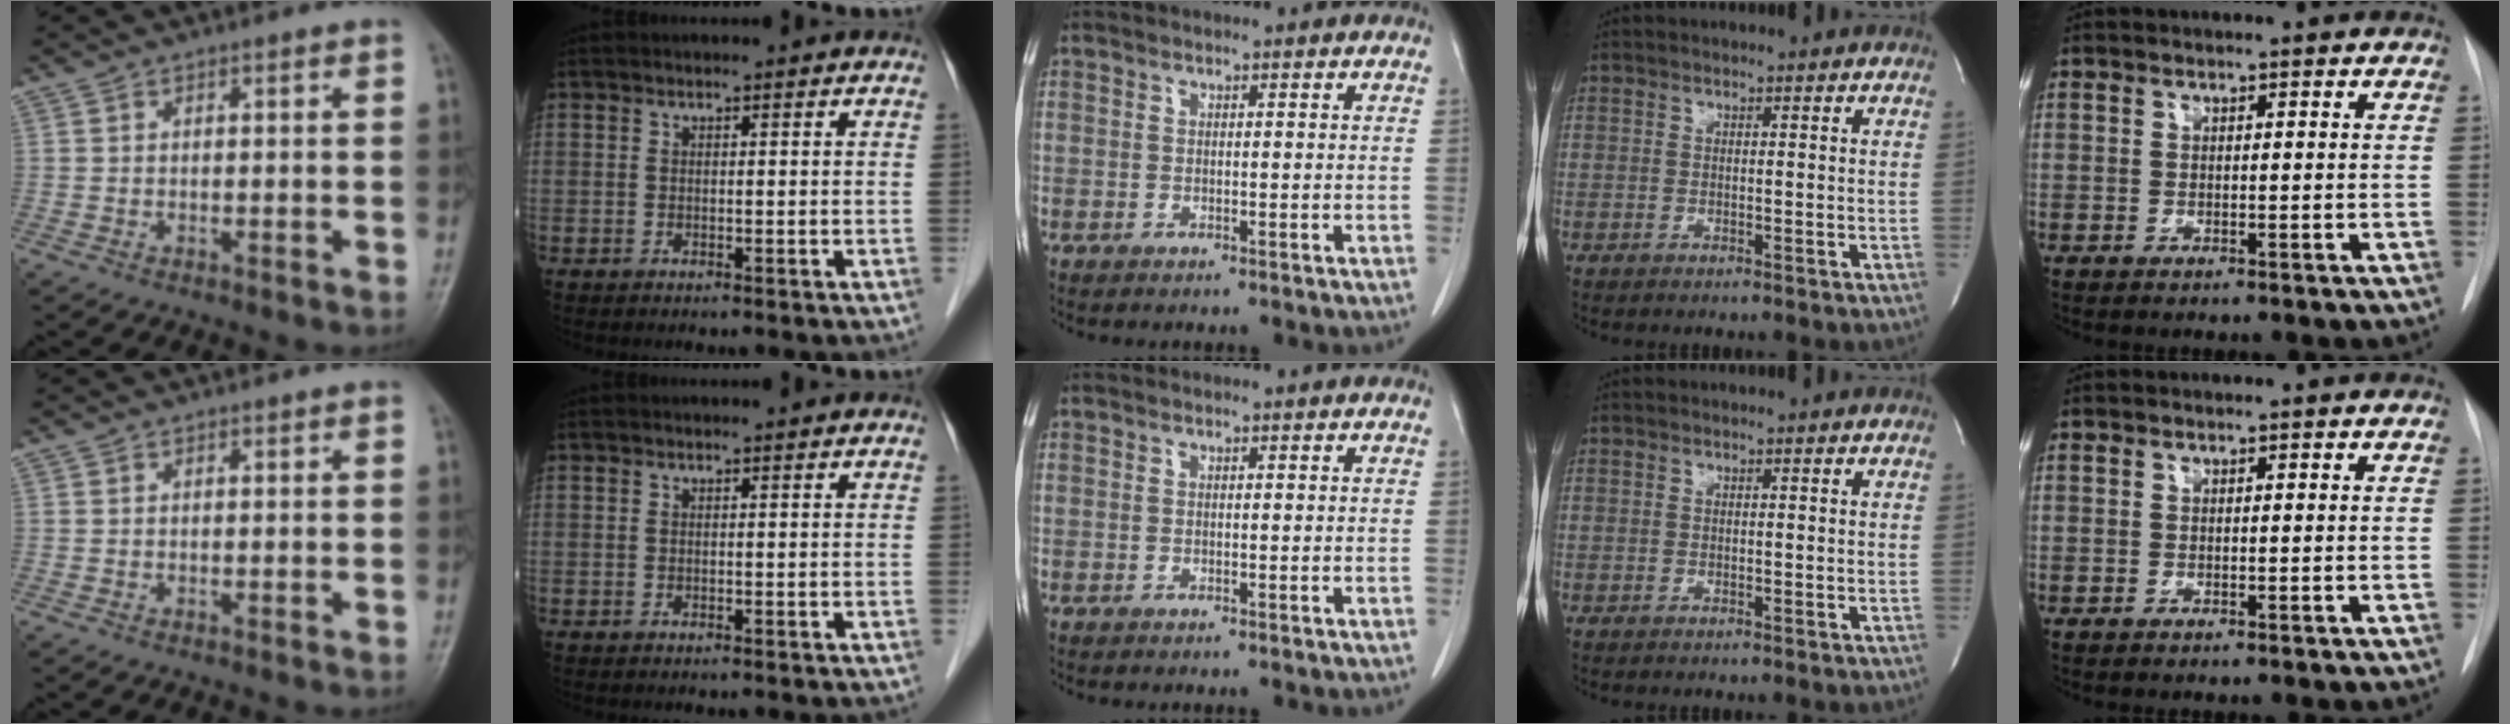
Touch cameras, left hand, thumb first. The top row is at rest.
{}